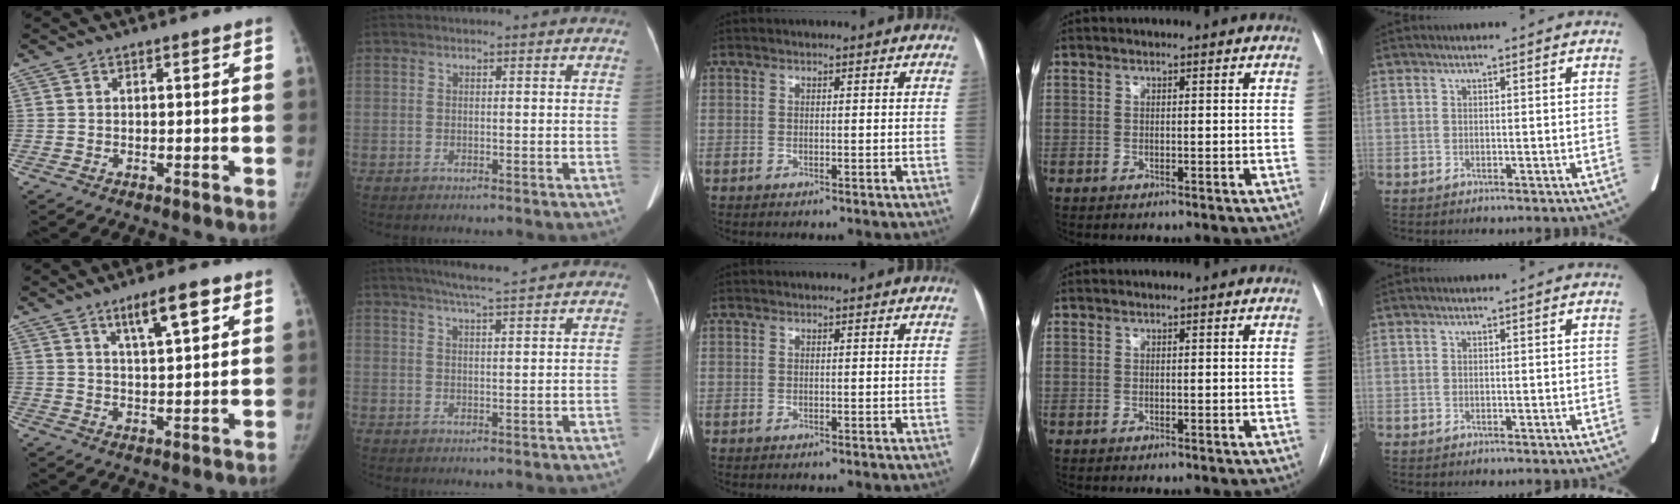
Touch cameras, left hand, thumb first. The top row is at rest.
{"thumb": {"total": 7.4, "force": [4.1, 1.5, 5.9], "torque": [-0.092, -0.016, 0.069]}, "index": {"total": 7.6, "force": [6.7, -0.3, 3.7], "torque": [-0.065, 0.023, 0.094]}}